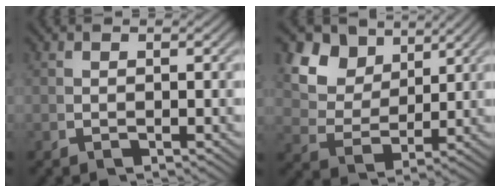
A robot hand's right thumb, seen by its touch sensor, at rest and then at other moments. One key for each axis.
{"total": 9.0, "fx": 3.5, "fy": 6.4, "fz": 5.3, "tx": -0.121, "ty": -0.011, "tz": 0.066}